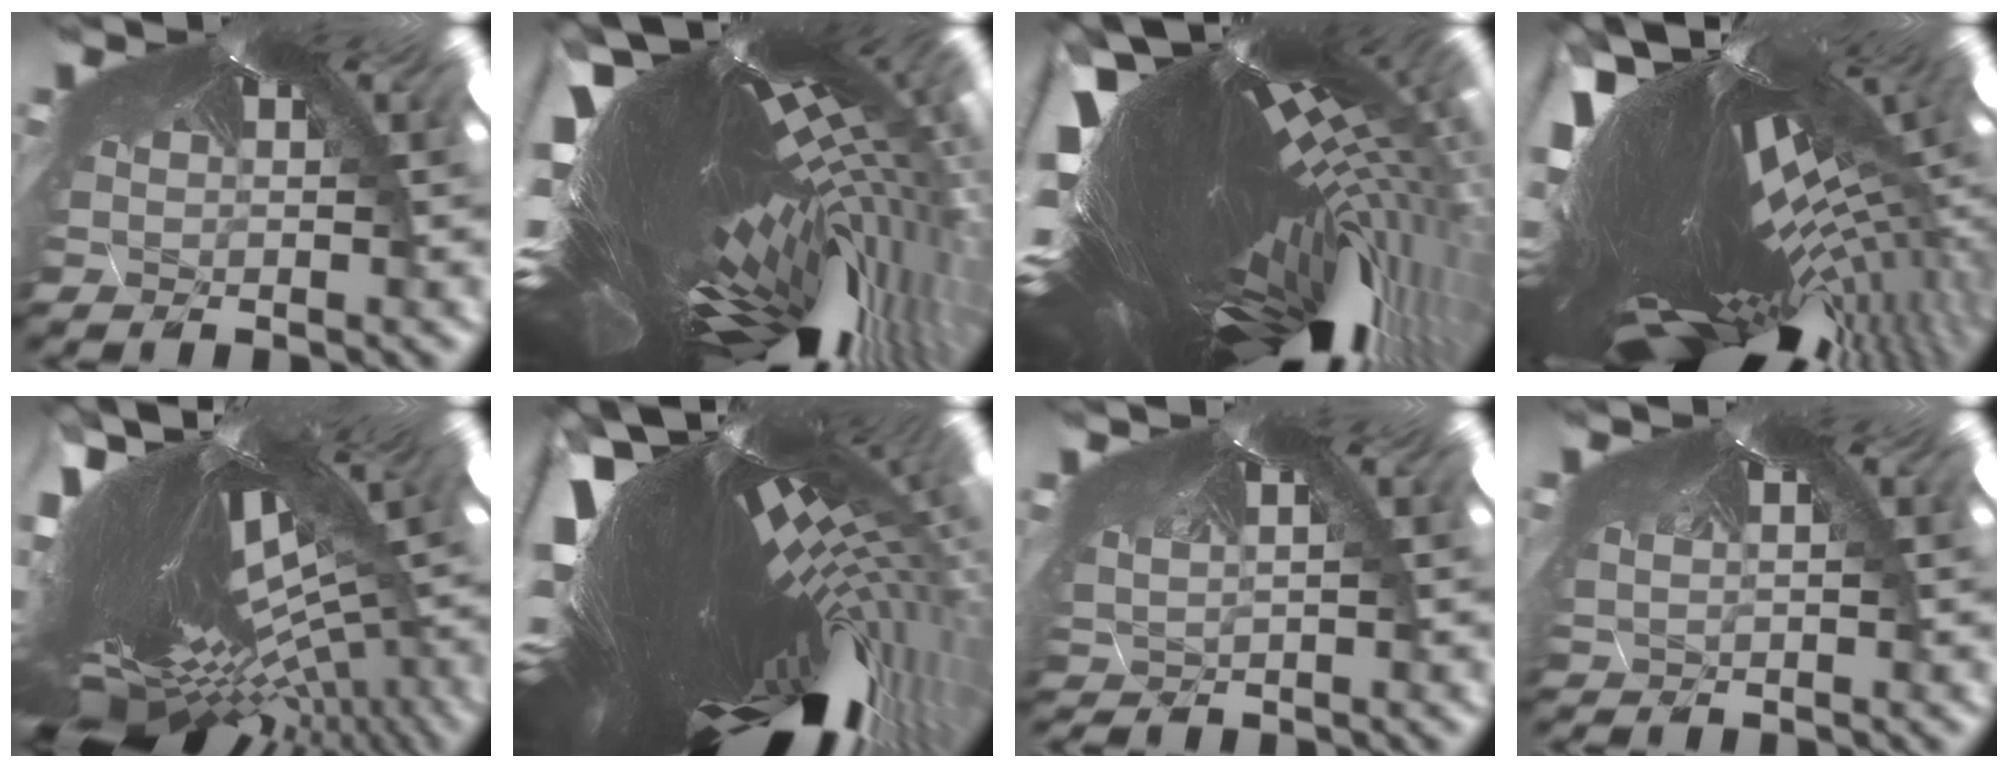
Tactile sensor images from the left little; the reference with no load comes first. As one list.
[{"total": 6.7, "force": [-5.6, -1.1, 3.4], "torque": [-0.078, -0.094, -0.057]}, {"total": 5.8, "force": [-4.9, -0.8, 3.0], "torque": [-0.090, -0.094, -0.048]}, {"total": 6.8, "force": [-5.8, -1.9, 3.0], "torque": [-0.054, -0.102, -0.075]}, {"total": 7.7, "force": [-7.1, -1.0, 2.9], "torque": [-0.041, -0.109, -0.084]}, {"total": 6.7, "force": [-5.5, 0.2, 3.9], "torque": [-0.094, -0.099, -0.069]}, {"total": 1.9, "force": [-1.2, -1.2, -0.8], "torque": [0.001, -0.016, -0.002]}, {"total": 1.3, "force": [-0.4, -0.9, -0.9], "torque": [0.009, -0.008, 0.003]}]